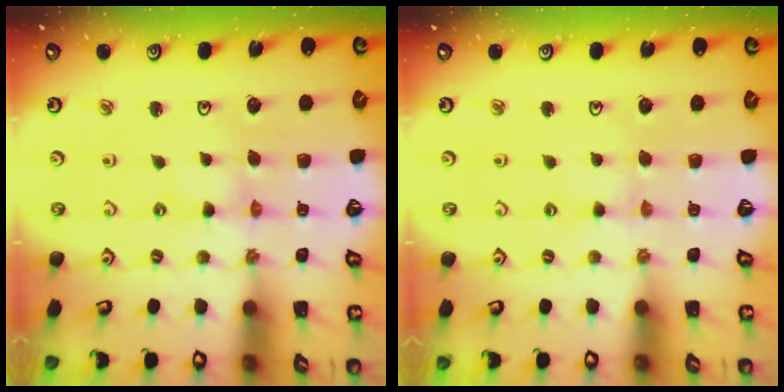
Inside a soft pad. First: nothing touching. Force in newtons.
{"total": 2.6, "press": 2.6, "slide": 0.4}